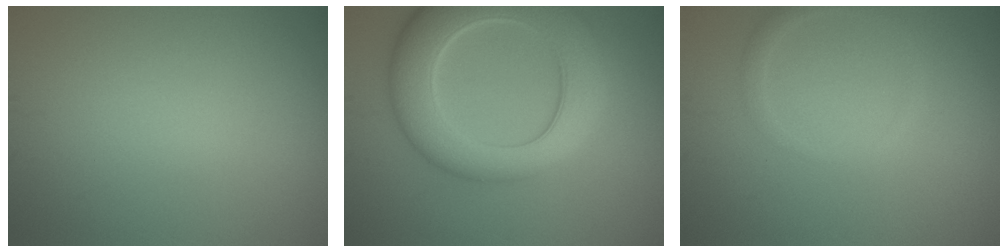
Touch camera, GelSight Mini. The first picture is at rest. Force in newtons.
{"total": 9.8, "press": 9.8, "slide": 0.6}
{"total": 1.3, "press": 1.3, "slide": 0.0}